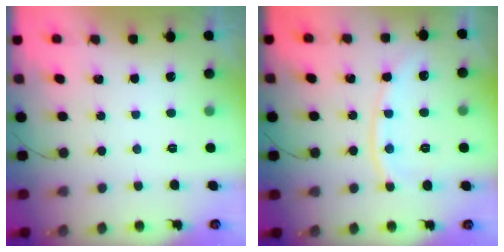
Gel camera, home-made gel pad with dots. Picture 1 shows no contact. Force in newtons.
{"total": 10.8, "press": 10.7, "slide": 1.3}